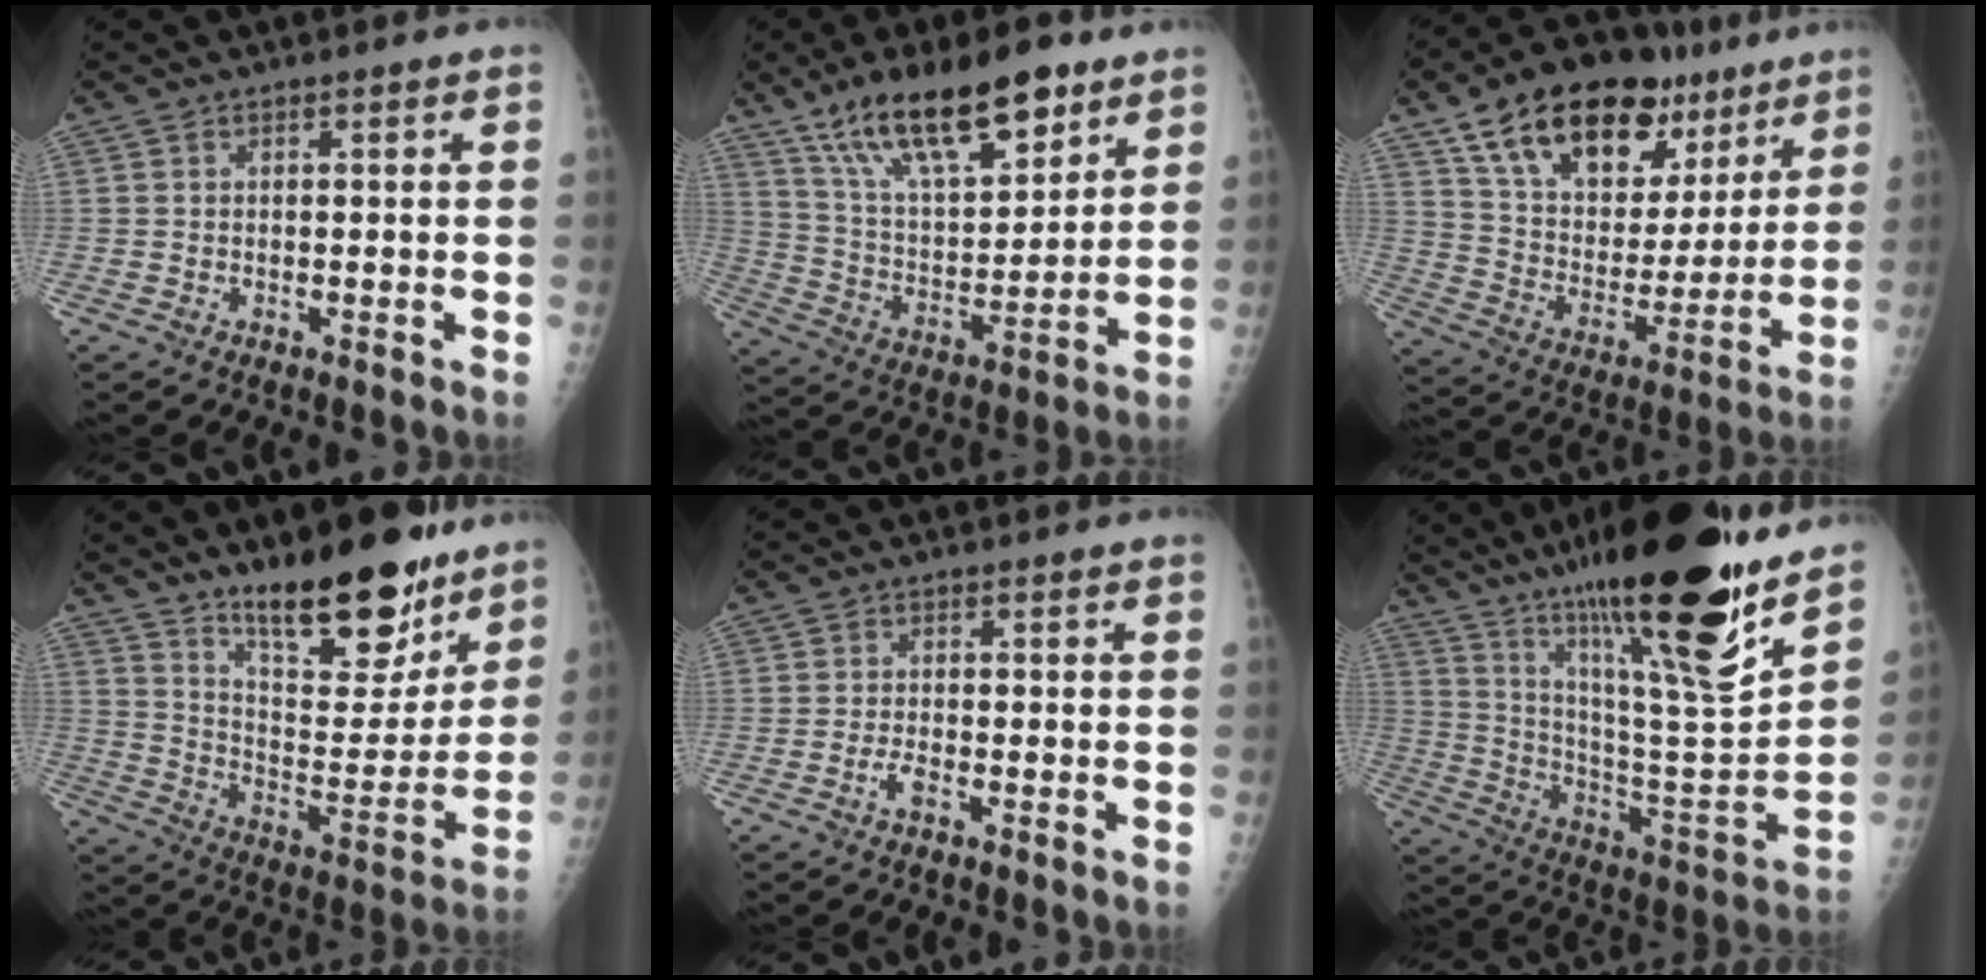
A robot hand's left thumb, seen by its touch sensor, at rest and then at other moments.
{"total": 20.5, "force": [13.1, 7.8, 13.7], "torque": [-0.199, -0.051, 0.237]}
{"total": 25.4, "force": [15.0, 14.1, 14.9], "torque": [-0.205, -0.027, 0.253]}
{"total": 20.6, "force": [14.8, 7.3, 12.4], "torque": [-0.137, -0.103, 0.236]}
{"total": 2.0, "force": [-1.2, 0.6, 1.5], "torque": [-0.036, 0.006, -0.025]}
{"total": 29.9, "force": [20.2, 4.7, 21.5], "torque": [-0.325, -0.071, 0.338]}